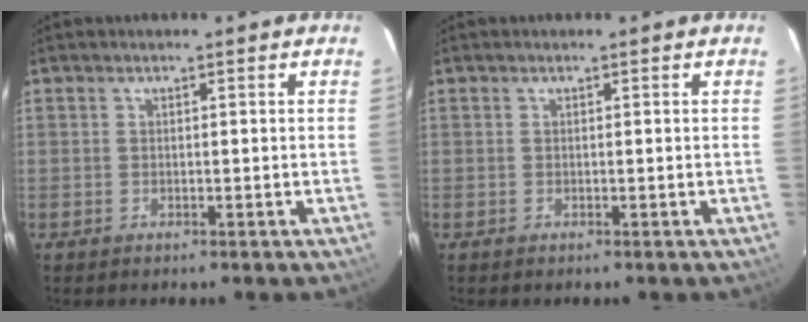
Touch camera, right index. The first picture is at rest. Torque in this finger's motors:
{"motor_torque": [0.00, 0.00, 0.00, 0.00]}